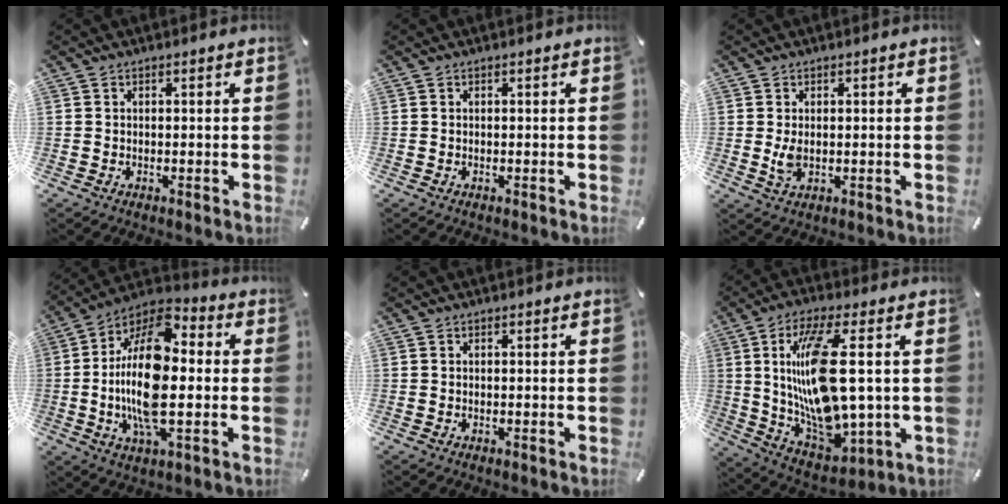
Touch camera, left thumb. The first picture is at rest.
{"total": 0.0}
{"total": 3.4, "force": [0.0, 2.1, 2.7], "torque": [-0.058, -0.006, -0.005]}
{"total": 19.8, "force": [-1.7, 9.4, 17.3], "torque": [-0.355, -0.002, -0.028]}
{"total": 0.0}
{"total": 20.5, "force": [3.7, 7.4, 18.7], "torque": [-0.398, -0.019, 0.054]}